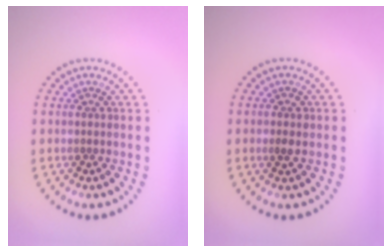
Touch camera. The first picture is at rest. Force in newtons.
{"total": 1.2, "press": 1.2, "slide": 0.1}